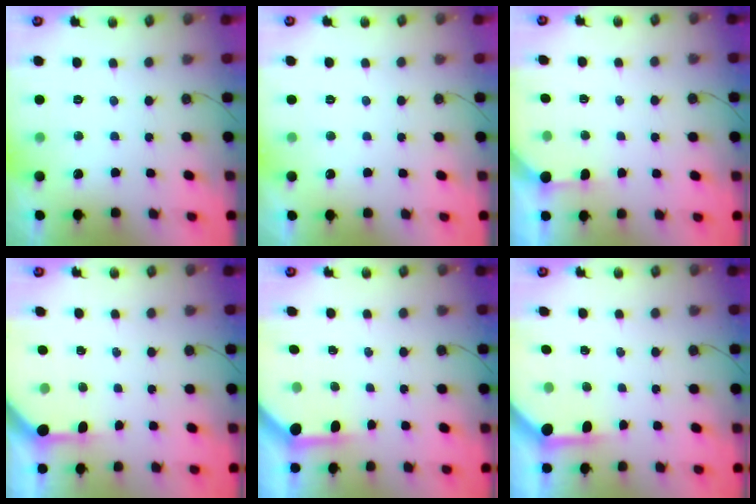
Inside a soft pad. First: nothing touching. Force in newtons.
{"total": 0.0}
{"total": 2.3, "press": 2.3, "slide": 0.3}
{"total": 4.3, "press": 4.3, "slide": 0.1}
{"total": 3.8, "press": 3.8, "slide": 0.4}
{"total": 3.9, "press": 3.9, "slide": 0.3}